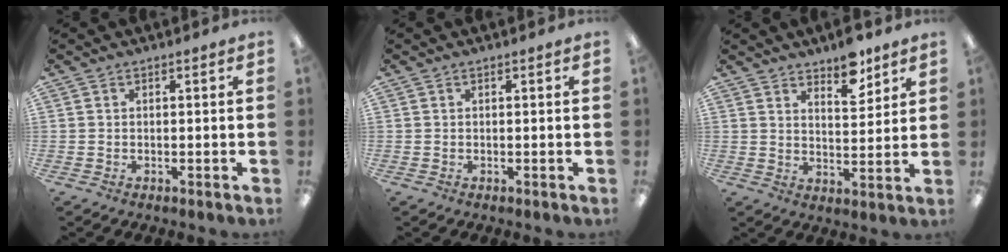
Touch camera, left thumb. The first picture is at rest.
{"total": 0.0}
{"total": 7.2, "force": [6.0, 2.6, 3.0], "torque": [-0.027, -0.040, 0.102]}